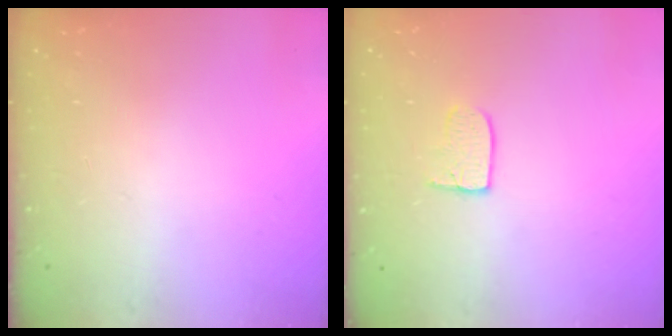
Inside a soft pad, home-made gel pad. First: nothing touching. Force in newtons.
{"total": 4.9, "press": 4.9, "slide": 0.3}